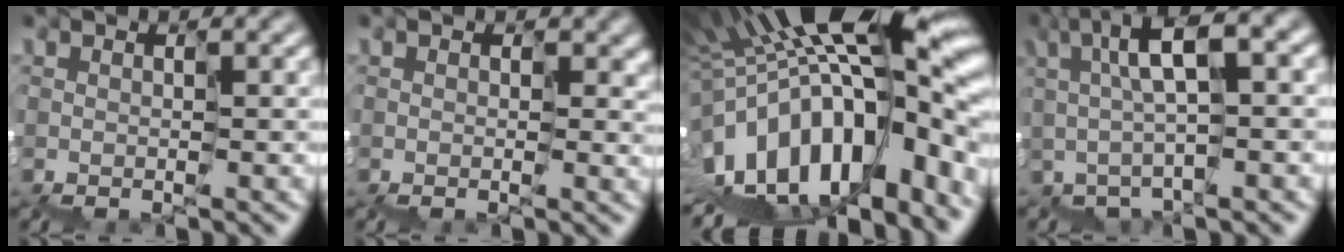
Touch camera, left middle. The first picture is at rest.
{"total": 3.9, "force": [0.8, 2.9, 2.5], "torque": [-0.027, -0.002, 0.015]}
{"total": 16.1, "force": [-2.4, 8.0, 13.8], "torque": [-0.208, 0.005, -0.043]}
{"total": 3.1, "force": [0.9, 0.1, 3.0], "torque": [-0.045, 0.025, 0.011]}